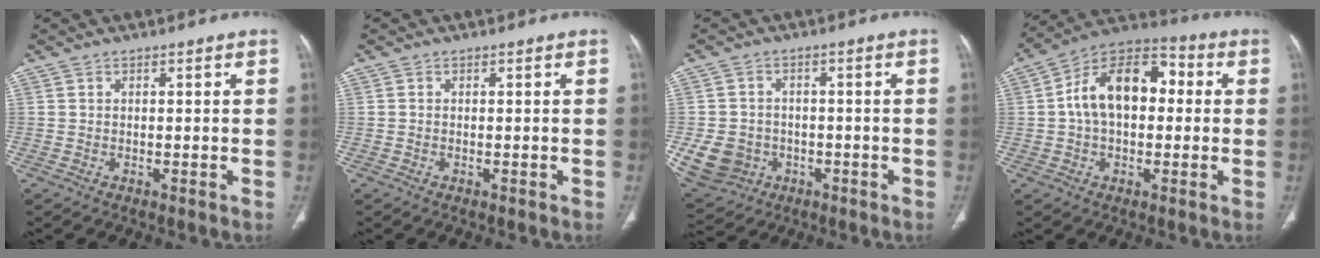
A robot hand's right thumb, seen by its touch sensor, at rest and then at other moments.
{"total": 0.0}
{"total": 9.5, "force": [-2.6, 8.4, 3.7], "torque": [-0.071, 0.015, -0.029]}
{"total": 15.7, "force": [1.5, 9.7, 12.2], "torque": [-0.185, 0.040, 0.014]}